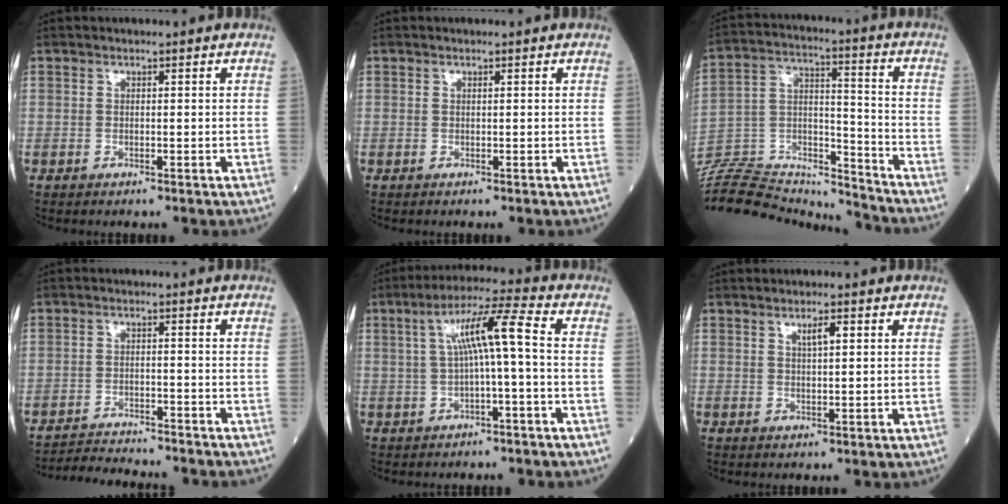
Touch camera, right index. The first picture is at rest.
{"total": 0.0}
{"total": 22.8, "force": [-22.1, 3.3, 4.8], "torque": [-0.125, 0.020, -0.359]}
{"total": 9.5, "force": [-9.1, 0.4, 2.7], "torque": [-0.037, -0.005, -0.135]}
{"total": 7.8, "force": [0.5, -0.1, 7.8], "torque": [-0.135, 0.025, 0.009]}
{"total": 2.2, "force": [1.1, 0.2, 1.9], "torque": [-0.035, -0.001, 0.019]}